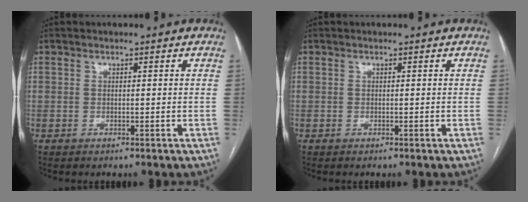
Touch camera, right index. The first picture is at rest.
{"total": 0.0}